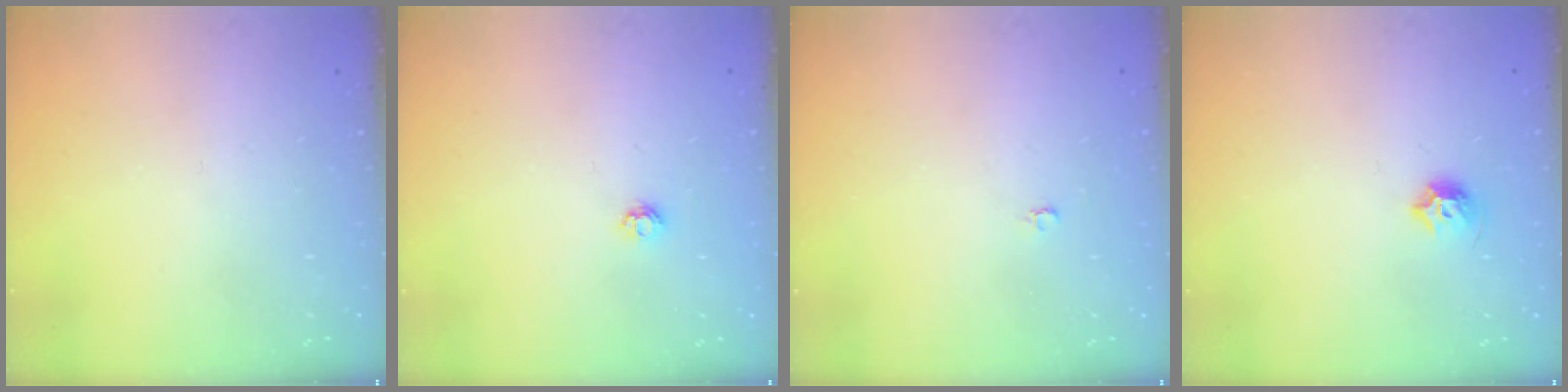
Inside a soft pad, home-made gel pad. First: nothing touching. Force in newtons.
{"total": 3.8, "press": 3.8, "slide": 0.6}
{"total": 2.0, "press": 2.0, "slide": 0.4}
{"total": 5.7, "press": 5.6, "slide": 1.0}